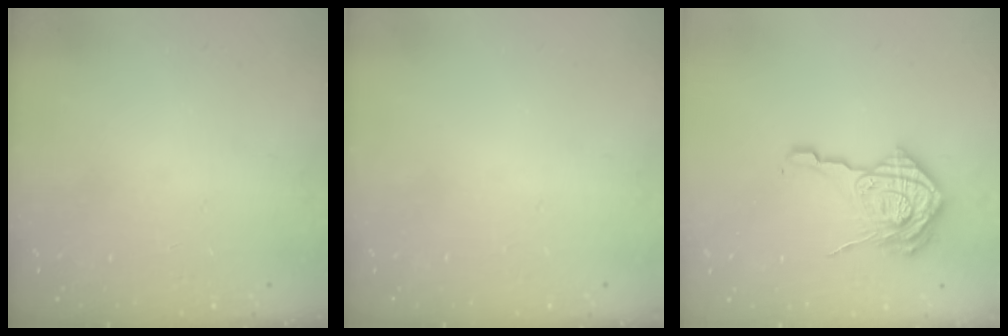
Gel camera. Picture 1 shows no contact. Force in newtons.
{"total": 0.0}
{"total": 17.6, "press": 17.6, "slide": 1.2}